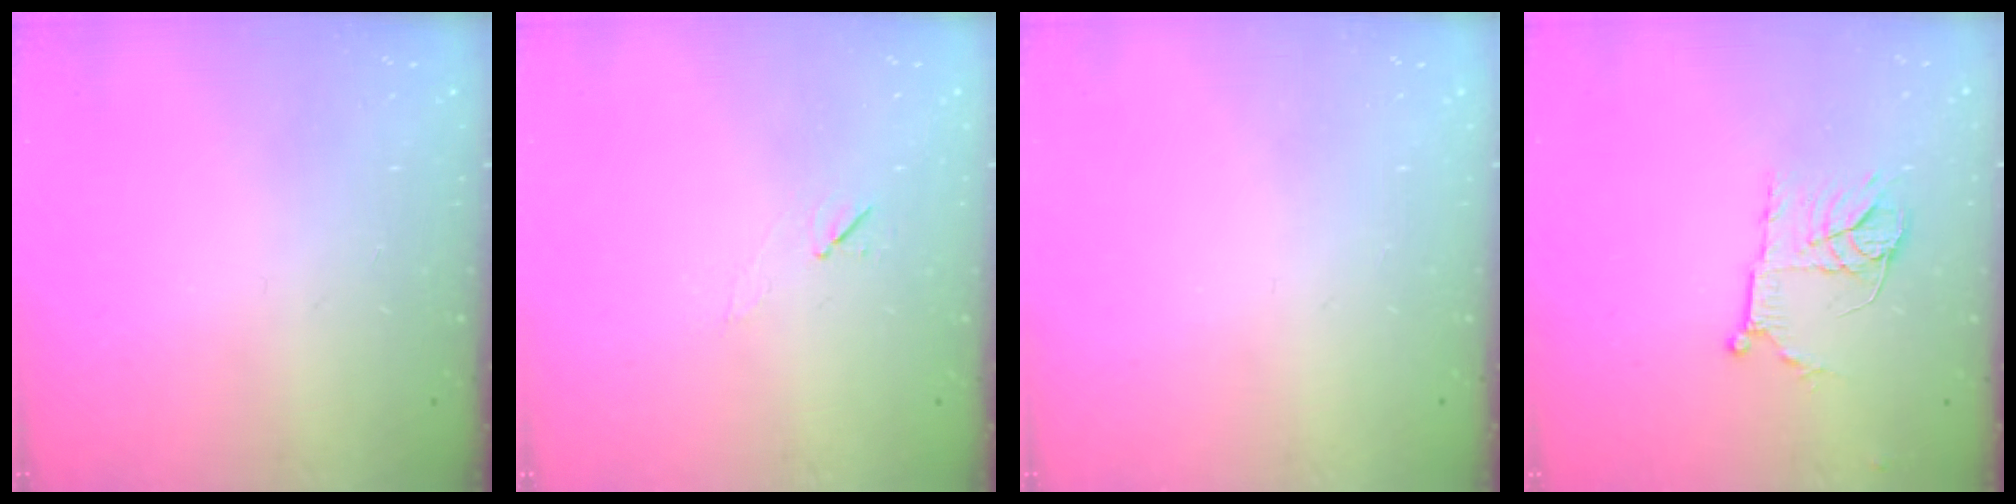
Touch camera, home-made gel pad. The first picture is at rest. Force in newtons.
{"total": 4.8, "press": 4.4, "slide": 2.0}
{"total": 0.0}
{"total": 11.2, "press": 11.1, "slide": 0.7}